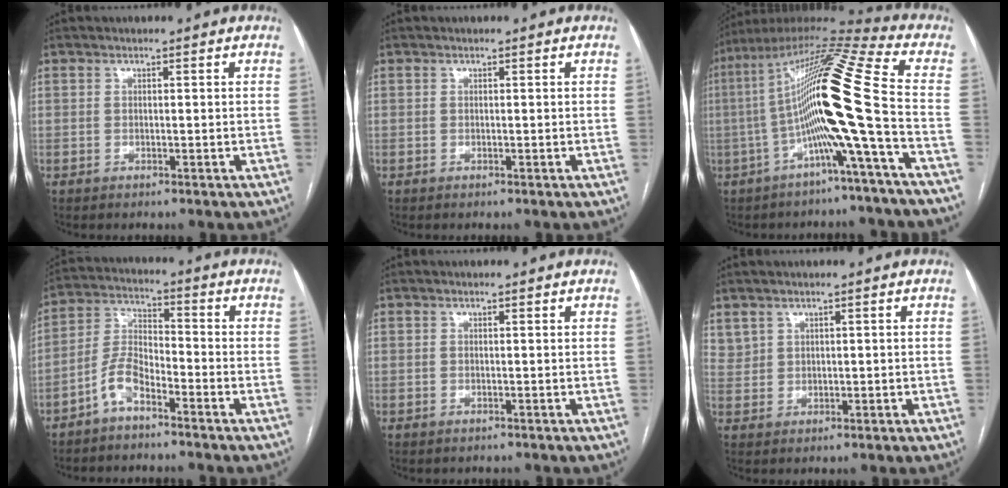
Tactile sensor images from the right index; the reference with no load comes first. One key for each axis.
{"total": 0.0}
{"total": 17.5, "fx": -3.1, "fy": -1.6, "fz": 17.2, "tx": -0.301, "ty": 0.019, "tz": -0.070}
{"total": 6.2, "fx": -4.1, "fy": 2.1, "fz": 4.1, "tx": -0.100, "ty": 0.011, "tz": -0.087}
{"total": 0.0}
{"total": 2.4, "fx": 1.7, "fy": 1.5, "fz": 0.5, "tx": -0.010, "ty": 0.008, "tz": 0.042}